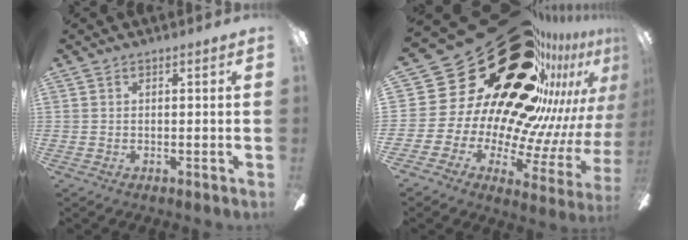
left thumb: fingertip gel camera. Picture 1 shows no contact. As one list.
[{"total": 40.5, "force": [23.5, 22.0, 24.7], "torque": [-0.322, -0.238, 0.495]}]